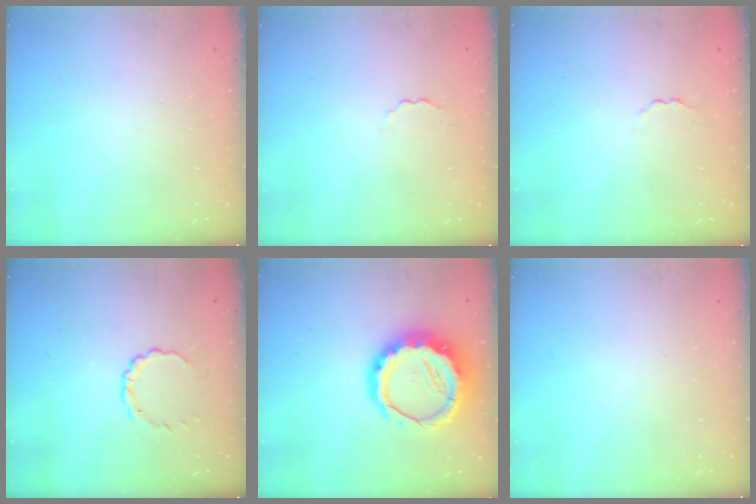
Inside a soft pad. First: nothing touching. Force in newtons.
{"total": 1.7, "press": 1.6, "slide": 0.5}
{"total": 1.7, "press": 1.6, "slide": 0.5}
{"total": 2.8, "press": 2.6, "slide": 1.1}
{"total": 13.6, "press": 13.2, "slide": 3.2}
{"total": 0.0}